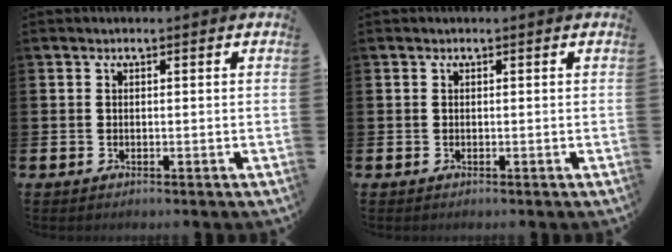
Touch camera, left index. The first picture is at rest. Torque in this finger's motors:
{"motor_torque": [0.00, 0.00, 0.00, -0.01]}